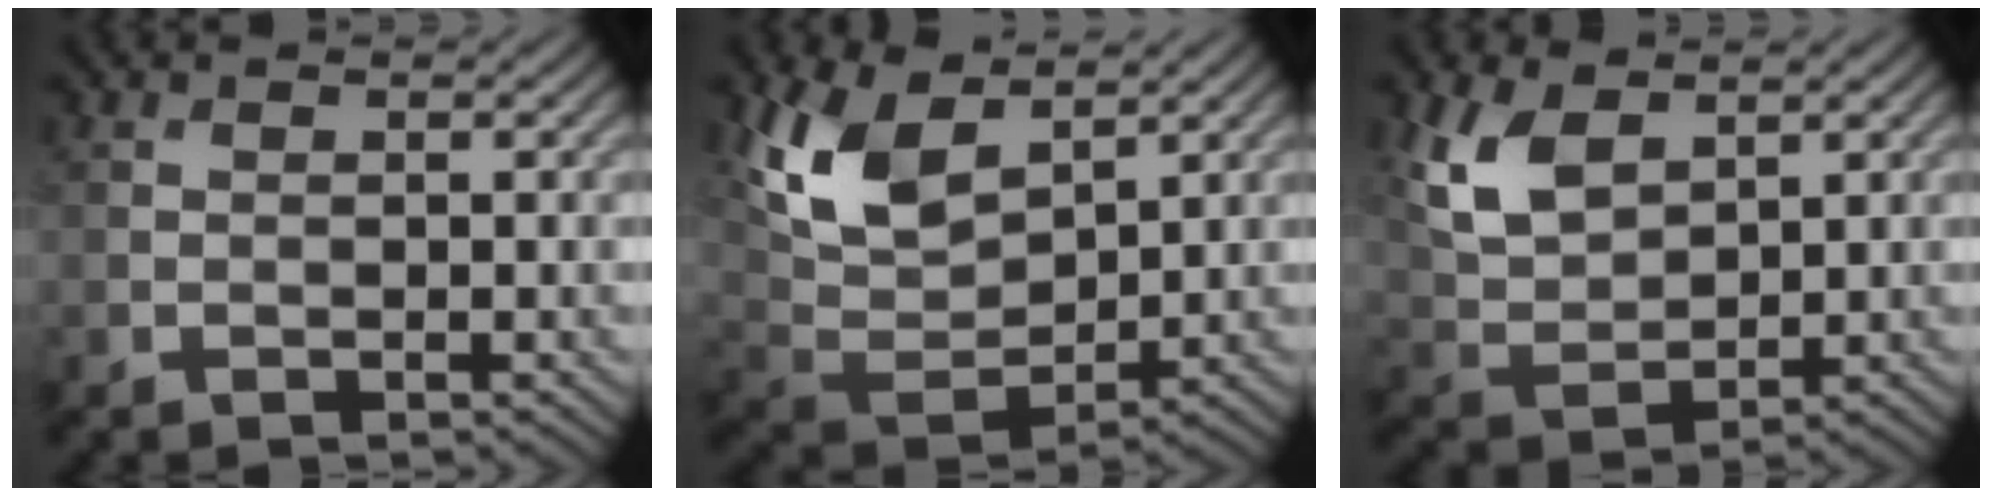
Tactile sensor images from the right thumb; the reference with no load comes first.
{"total": 10.8, "force": [5.5, 5.7, 7.3], "torque": [-0.186, 0.005, 0.110]}
{"total": 7.1, "force": [3.6, 4.0, 4.6], "torque": [-0.115, -0.003, 0.074]}